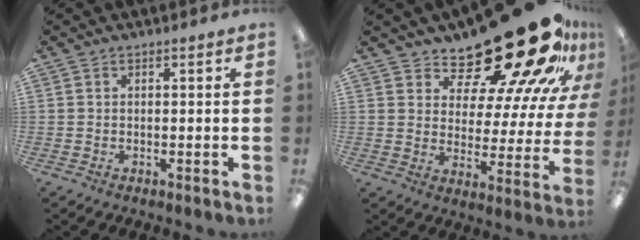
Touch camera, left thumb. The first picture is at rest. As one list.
[{"total": 25.9, "force": [19.2, 9.2, 14.8], "torque": [-0.194, -0.136, 0.315]}]